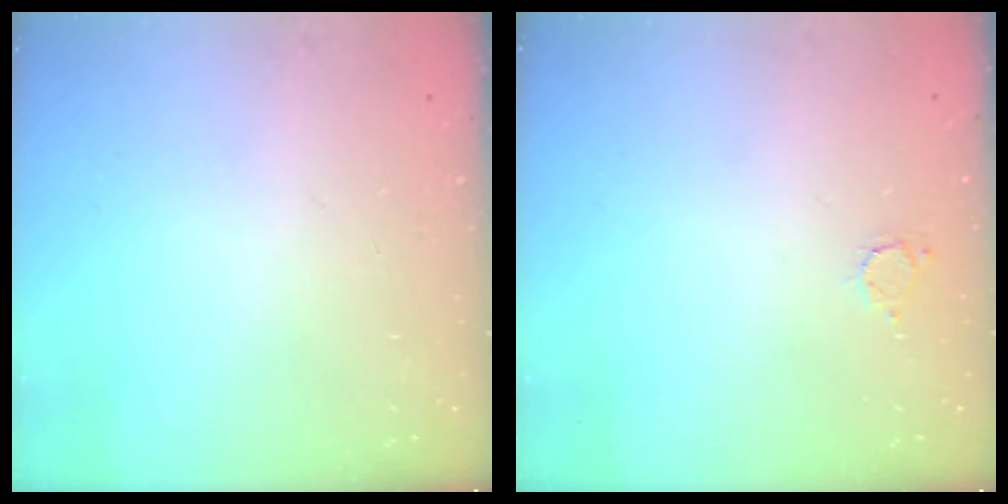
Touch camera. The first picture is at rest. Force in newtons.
{"total": 2.5, "press": 2.5, "slide": 0.3}